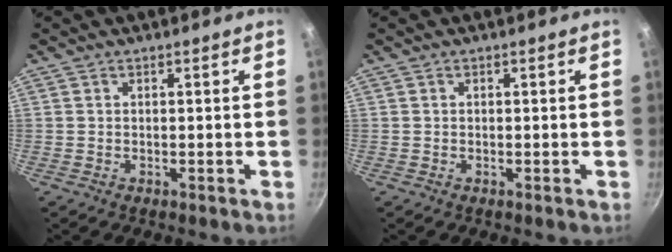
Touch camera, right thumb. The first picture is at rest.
{"total": 0.0}